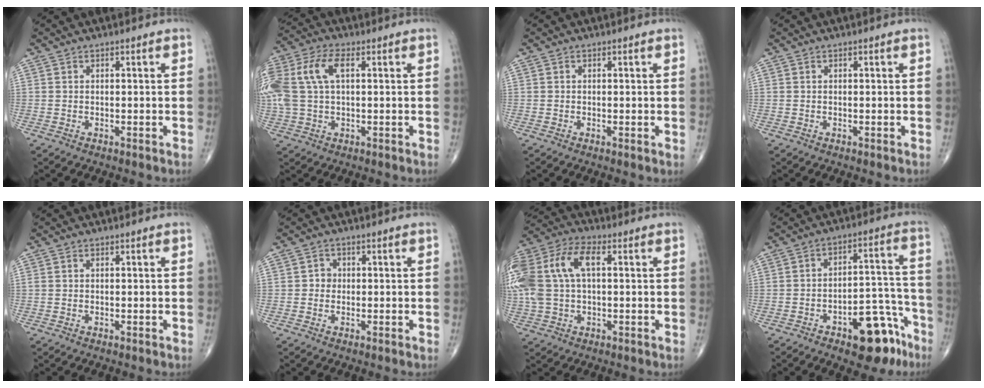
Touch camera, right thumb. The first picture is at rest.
{"total": 14.8, "force": [3.2, 8.4, 11.8], "torque": [-0.302, 0.030, 0.061]}
{"total": 0.5, "force": [0.0, 0.2, 0.5], "torque": [-0.012, -0.003, -0.002]}
{"total": 0.0}
{"total": 0.5, "force": [0.1, 0.3, 0.4], "torque": [-0.010, 0.009, 0.005]}
{"total": 1.8, "force": [-0.1, 1.7, 0.6], "torque": [0.003, 0.006, -0.007]}
{"total": 17.4, "force": [2.8, 9.9, 14.1], "torque": [-0.336, 0.036, 0.049]}
{"total": 13.7, "force": [-8.0, 6.1, 9.4], "torque": [-0.083, 0.075, -0.107]}